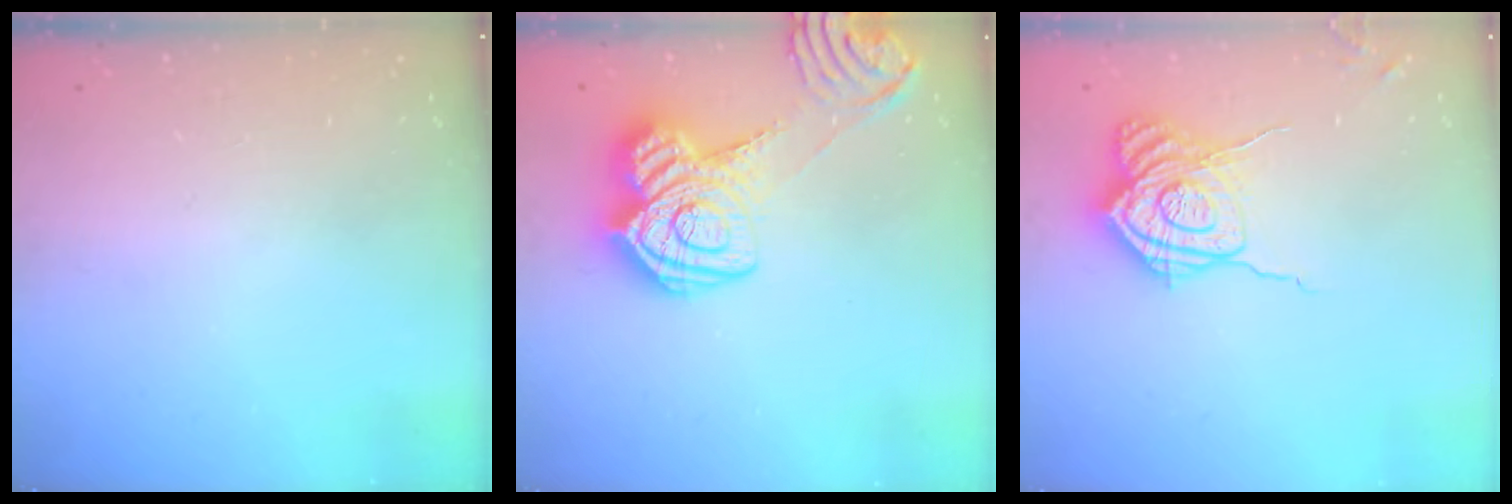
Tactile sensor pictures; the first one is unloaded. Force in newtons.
{"total": 17.8, "press": 17.8, "slide": 1.2}
{"total": 16.2, "press": 16.2, "slide": 0.5}